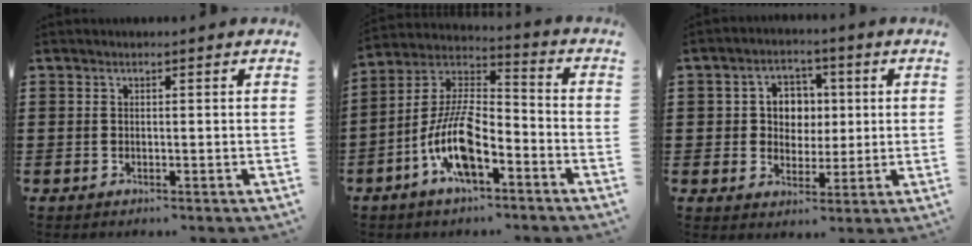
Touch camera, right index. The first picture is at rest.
{"total": 11.8, "force": [-5.5, 4.6, 9.4], "torque": [-0.222, -0.005, -0.109]}
{"total": 5.5, "force": [0.6, 5.0, 2.2], "torque": [-0.056, 0.016, 0.006]}